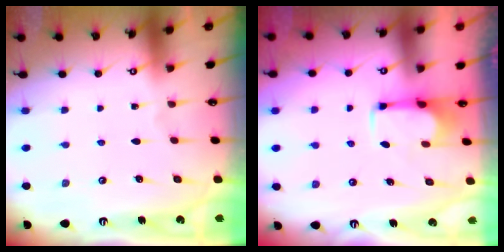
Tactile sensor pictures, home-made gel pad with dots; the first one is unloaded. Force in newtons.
{"total": 2.6, "press": 2.5, "slide": 0.9}